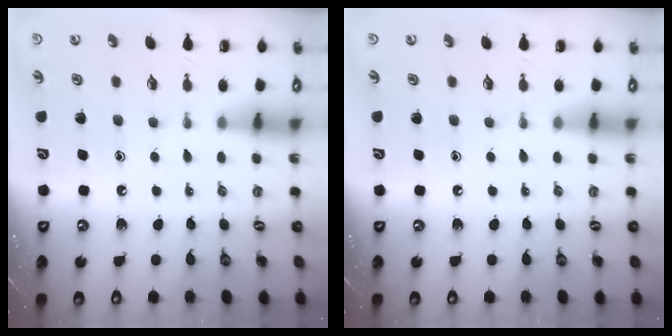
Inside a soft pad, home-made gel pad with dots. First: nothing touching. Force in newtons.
{"total": 0.0}